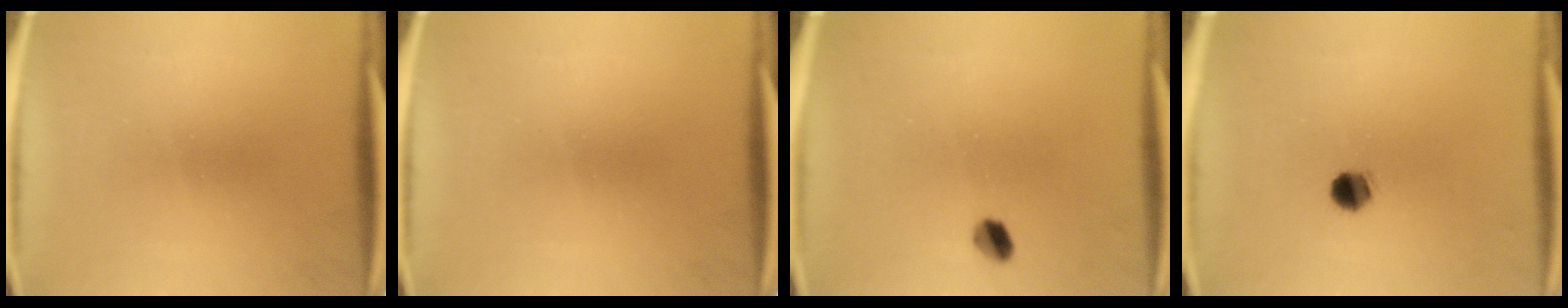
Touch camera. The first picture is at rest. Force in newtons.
{"total": 0.0}
{"total": 2.7}
{"total": 4.0}